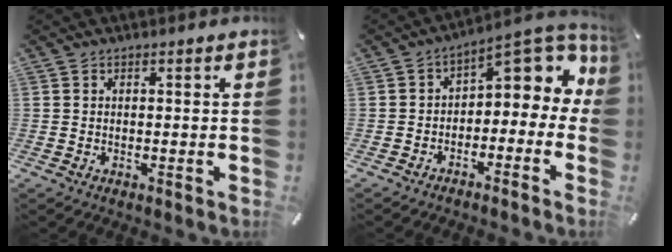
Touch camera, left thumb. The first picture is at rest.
{"total": 8.9, "force": [2.9, 5.5, 6.3], "torque": [-0.077, -0.031, 0.051]}